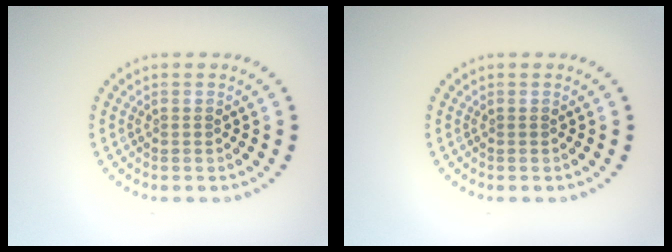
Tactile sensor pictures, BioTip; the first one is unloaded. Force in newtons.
{"total": 0.0}